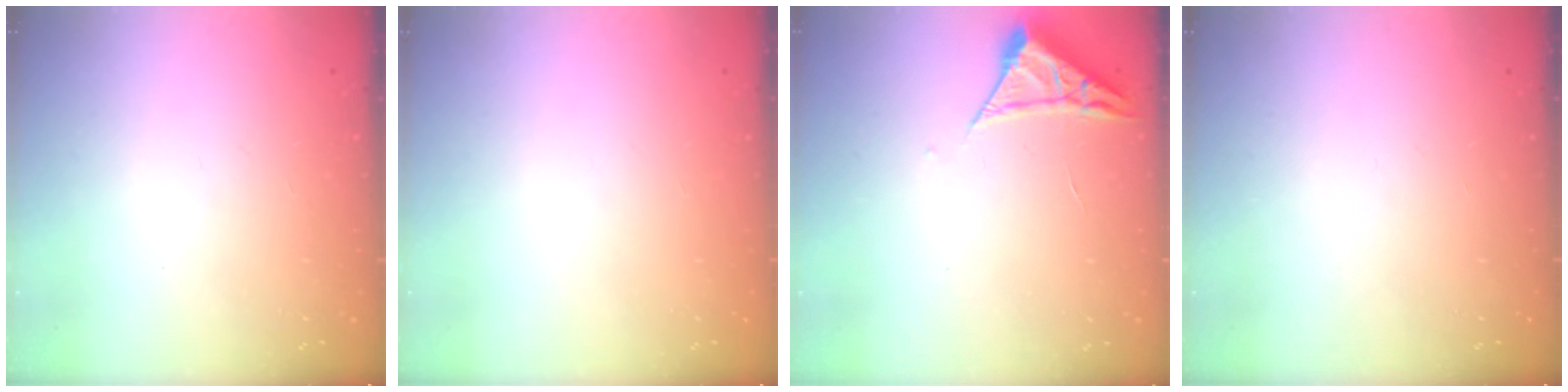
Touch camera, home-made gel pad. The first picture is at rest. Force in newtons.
{"total": 0.0}
{"total": 4.2, "press": 4.2, "slide": 0.5}
{"total": 0.0}